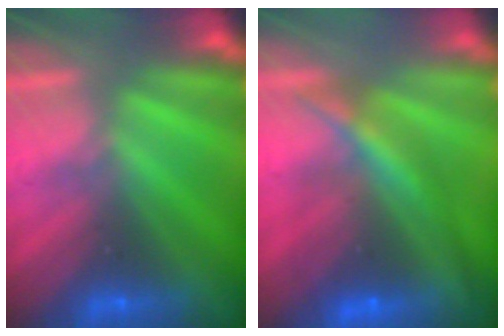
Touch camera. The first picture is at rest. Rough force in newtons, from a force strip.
{"total": 7.9}